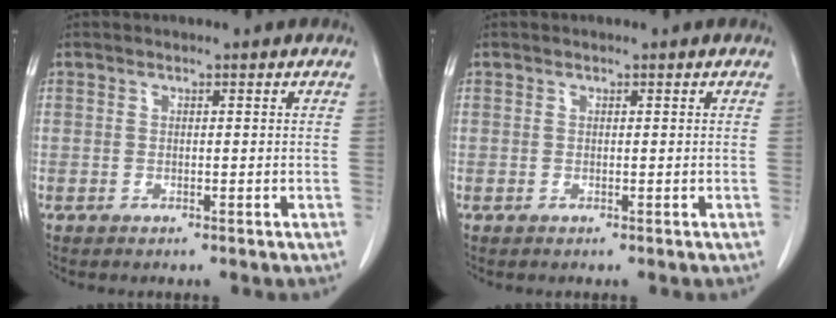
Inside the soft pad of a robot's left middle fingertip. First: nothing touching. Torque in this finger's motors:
{"motor_torque": [-0.32, 0.19, -0.03, -0.01]}